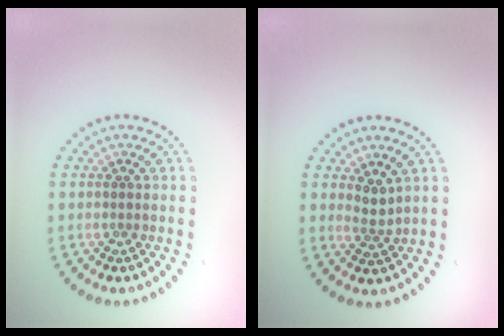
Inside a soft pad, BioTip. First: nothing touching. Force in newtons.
{"total": 1.7, "press": 1.1, "slide": 1.3}